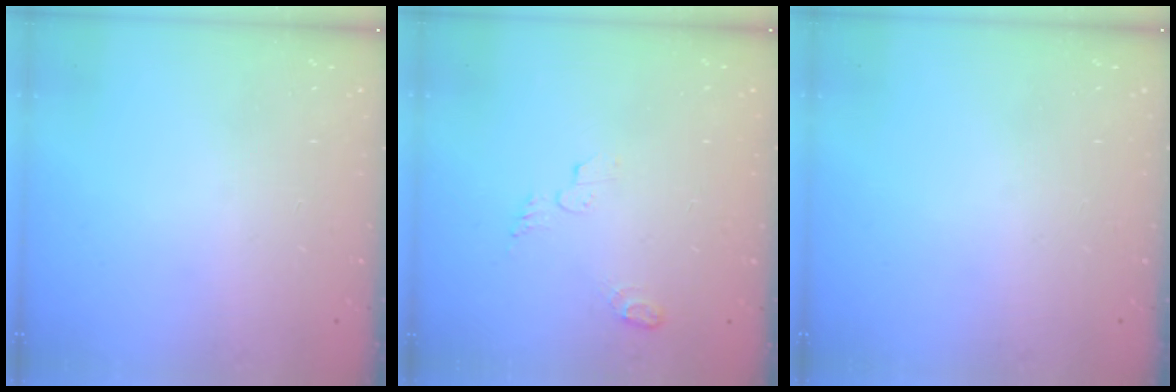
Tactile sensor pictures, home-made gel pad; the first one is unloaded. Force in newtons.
{"total": 5.4, "press": 5.4, "slide": 0.5}
{"total": 0.0}